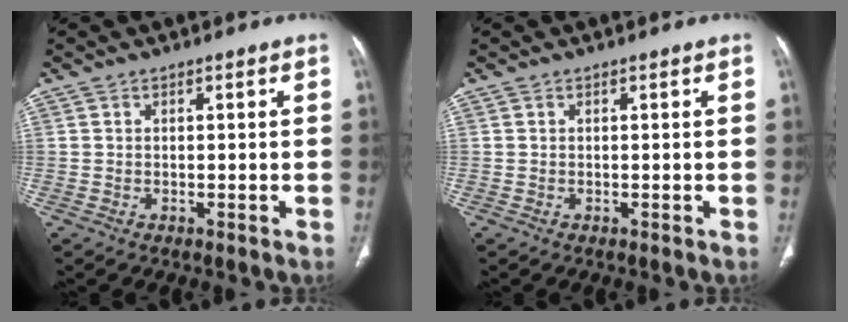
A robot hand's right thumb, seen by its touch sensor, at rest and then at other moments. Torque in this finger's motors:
{"motor_torque": [0.01, 0.01, 0.02, 0.02, 0.00]}